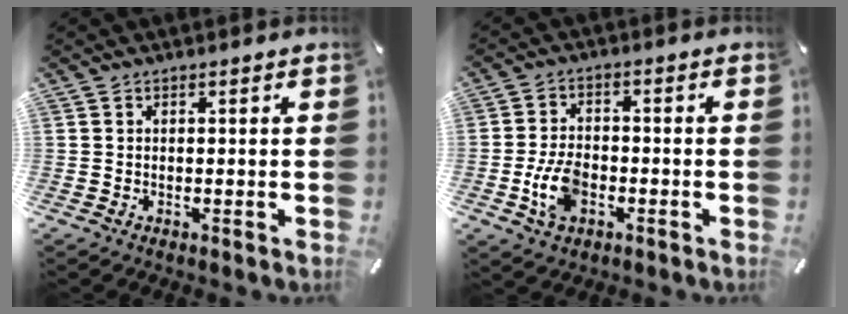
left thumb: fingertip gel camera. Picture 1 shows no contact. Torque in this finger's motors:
{"motor_torque": [0.09, 0.13, 0.13, 0.08, 0.13]}